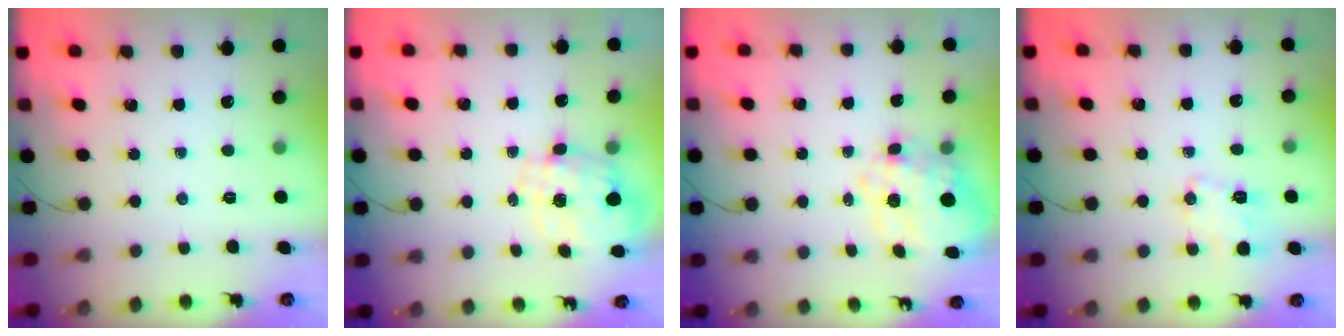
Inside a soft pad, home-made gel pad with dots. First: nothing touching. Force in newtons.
{"total": 2.5, "press": 2.3, "slide": 0.9}
{"total": 12.2, "press": 12.0, "slide": 2.3}
{"total": 5.8, "press": 5.7, "slide": 0.9}